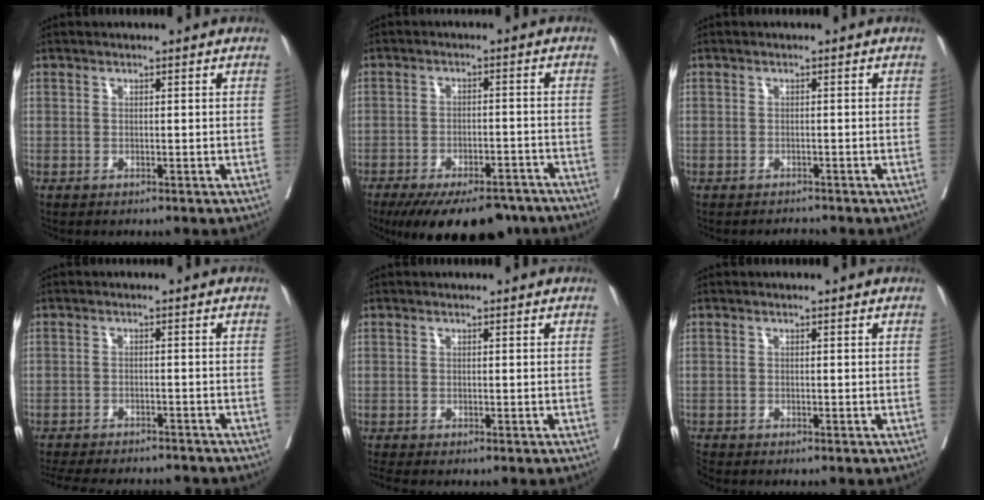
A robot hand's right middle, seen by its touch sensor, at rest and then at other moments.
{"total": 15.7, "force": [-12.6, 5.6, 7.6], "torque": [-0.117, -0.012, -0.171]}
{"total": 0.9, "force": [-0.9, 0.2, -0.2], "torque": [0.002, -0.004, -0.014]}
{"total": 14.7, "force": [-13.4, 3.0, 5.2], "torque": [-0.114, -0.012, -0.179]}
{"total": 0.8, "force": [-0.7, -0.2, 0.2], "torque": [-0.010, -0.004, -0.016]}
{"total": 1.2, "force": [-1.2, -0.1, 0.0], "torque": [-0.006, -0.007, -0.025]}